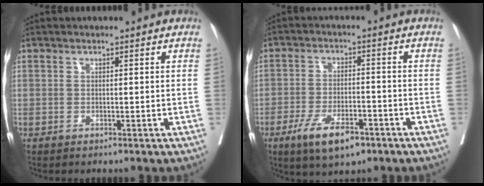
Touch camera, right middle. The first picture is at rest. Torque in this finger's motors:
{"motor_torque": [0.99, -1.05, 0.48, 0.11]}